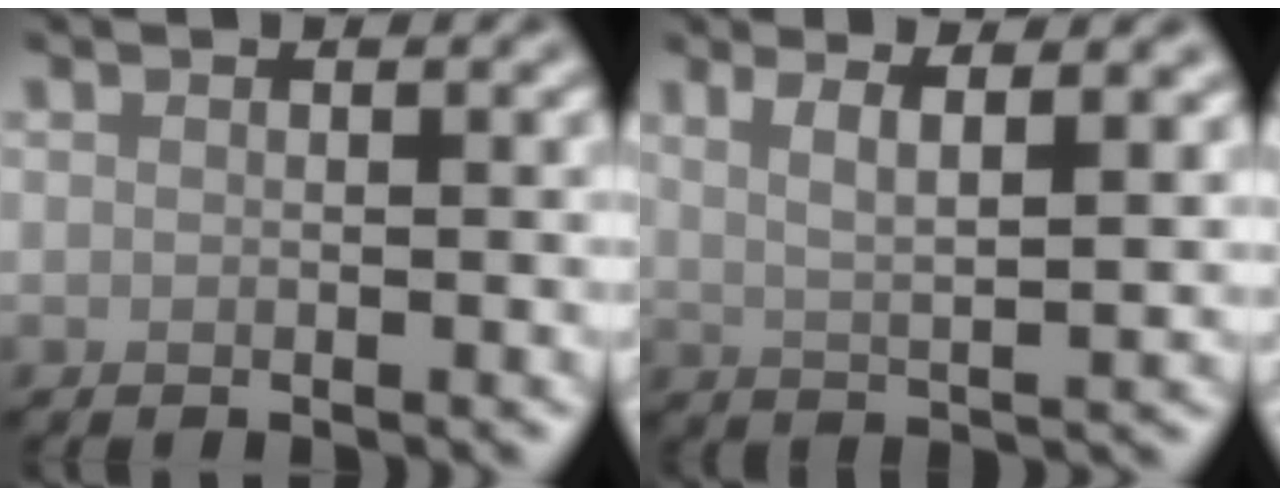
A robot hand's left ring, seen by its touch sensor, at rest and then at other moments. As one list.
[{"total": 5.1, "force": [3.0, 1.4, 4.0], "torque": [-0.054, 0.014, 0.034]}]